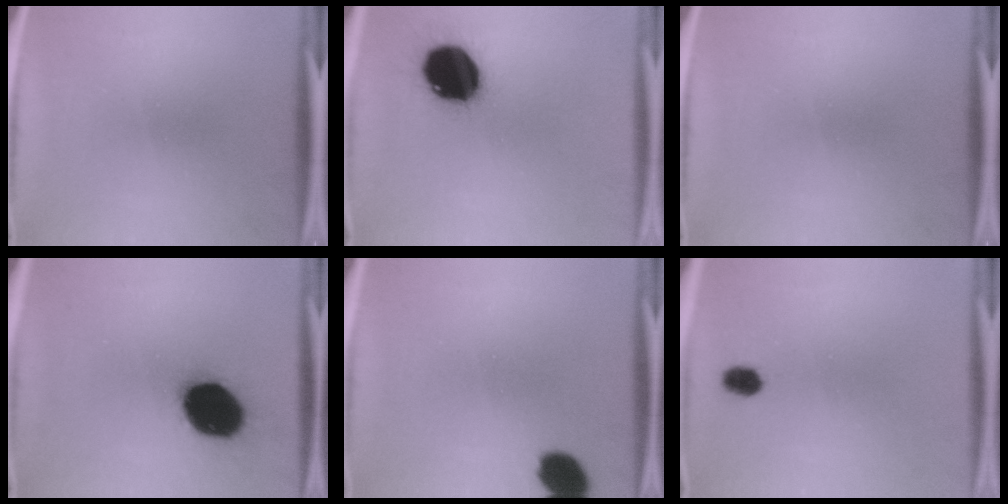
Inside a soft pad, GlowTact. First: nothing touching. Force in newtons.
{"total": 19.8}
{"total": 0.0}
{"total": 18.7}
{"total": 7.5}
{"total": 2.7}